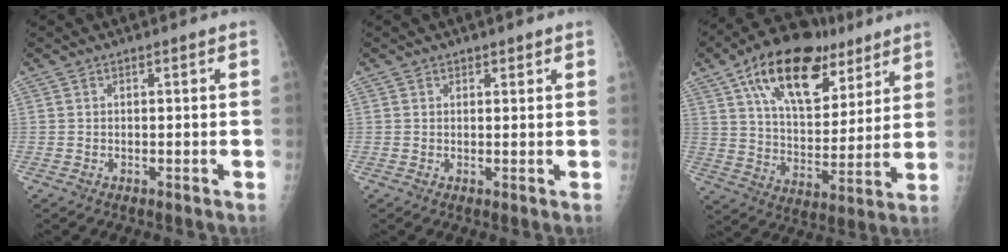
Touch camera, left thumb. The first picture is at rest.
{"total": 1.2, "force": [0.9, 0.8, 0.3], "torque": [0.009, -0.005, 0.009]}
{"total": 22.1, "force": [12.1, 11.7, 14.3], "torque": [-0.197, -0.027, 0.202]}